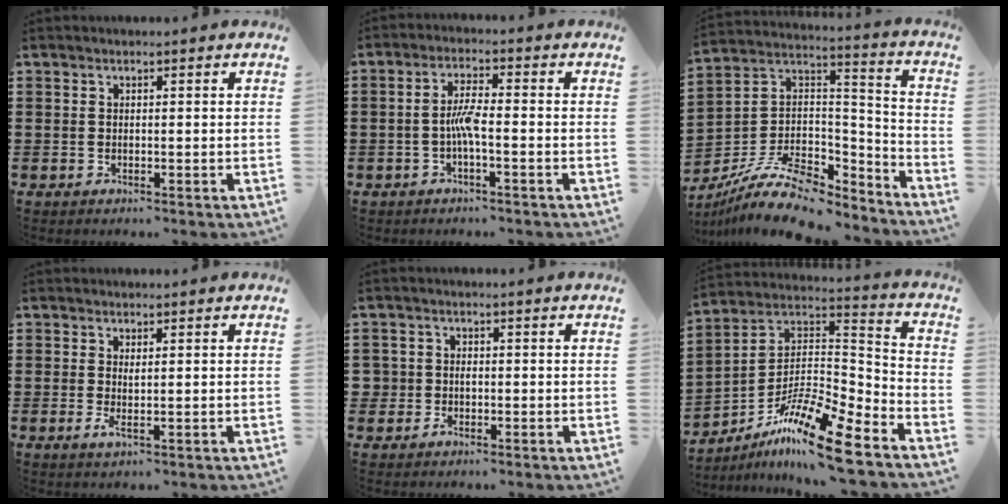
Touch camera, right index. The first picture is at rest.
{"total": 4.0, "force": [-1.2, 0.5, 3.8], "torque": [-0.086, -0.004, -0.028]}
{"total": 12.6, "force": [-9.2, 5.2, 6.9], "torque": [-0.140, 0.026, -0.169]}
{"total": 1.4, "force": [0.2, 0.0, 1.3], "torque": [-0.028, -0.007, 0.006]}
{"total": 1.7, "force": [-0.6, 1.5, 0.4], "torque": [-0.015, 0.000, -0.014]}
{"total": 14.1, "force": [-10.3, 2.0, 9.3], "torque": [-0.173, 0.021, -0.194]}